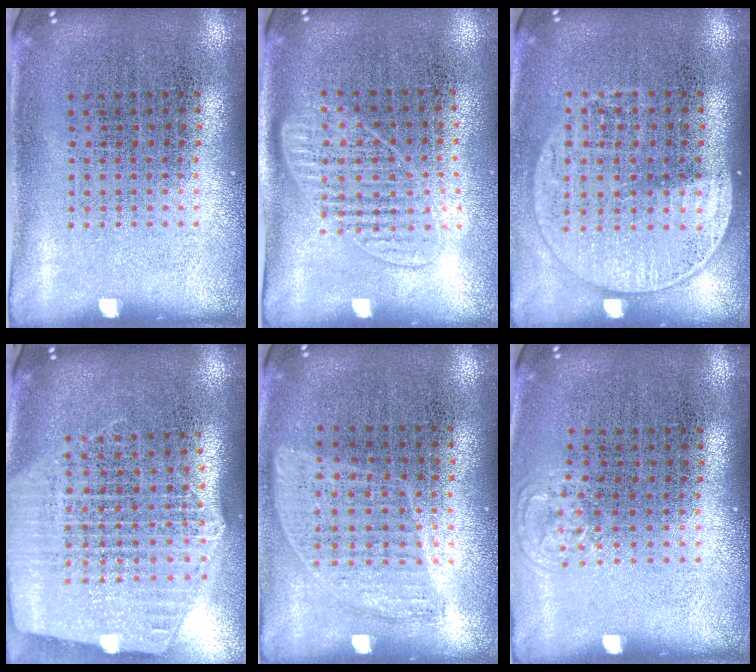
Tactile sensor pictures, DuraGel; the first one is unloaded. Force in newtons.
{"total": 1.3, "press": 1.2, "slide": 0.5}
{"total": 1.5, "press": 1.4, "slide": 0.6}
{"total": 2.6, "press": 2.3, "slide": 1.3}
{"total": 0.9, "press": 0.8, "slide": 0.4}
{"total": 0.5, "press": 0.5, "slide": 0.1}